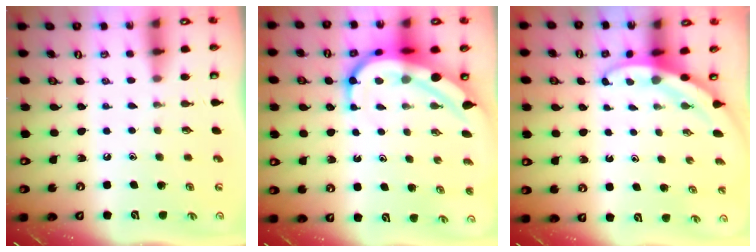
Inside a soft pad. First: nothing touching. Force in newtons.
{"total": 10.4, "press": 10.4, "slide": 1.0}
{"total": 3.4, "press": 3.4, "slide": 0.2}